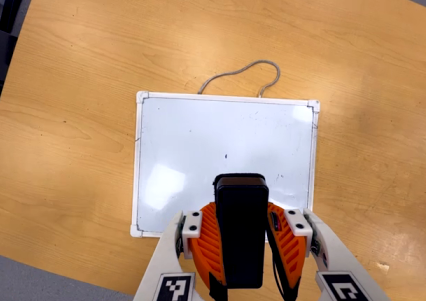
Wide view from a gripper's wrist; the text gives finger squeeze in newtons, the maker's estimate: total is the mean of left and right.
{"total": 6.2, "left": 5.5, "right": 6.9}